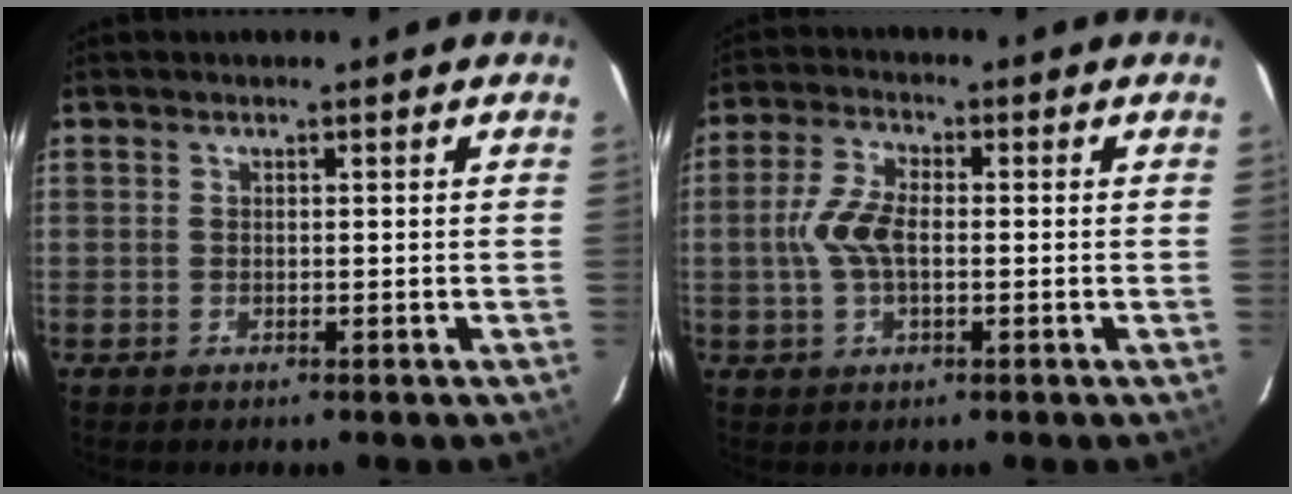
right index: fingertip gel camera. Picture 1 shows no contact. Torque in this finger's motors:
{"motor_torque": [0.19, -0.04, 0.29, 0.08]}